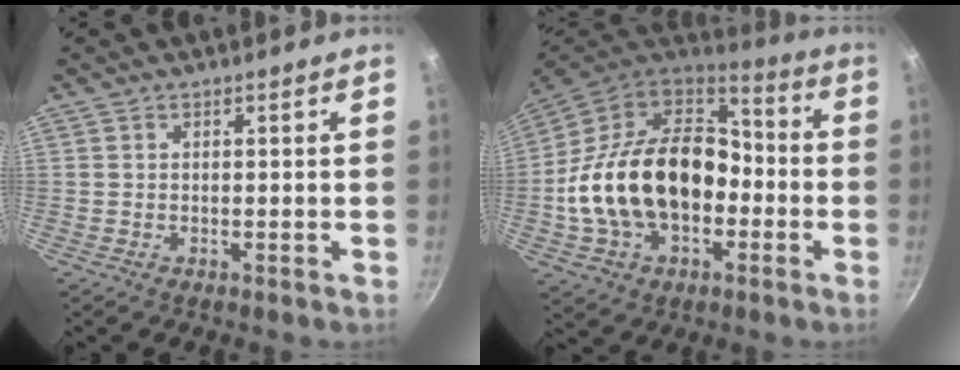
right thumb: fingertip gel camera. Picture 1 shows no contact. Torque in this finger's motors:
{"motor_torque": [0.37, 2.18, 1.42, -1.35, 0.66]}